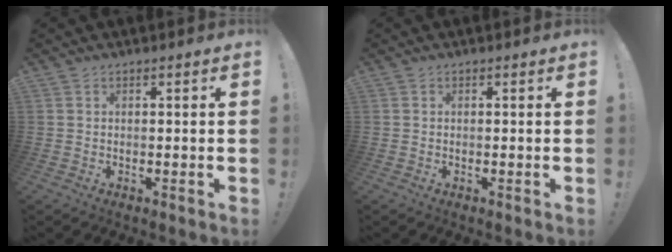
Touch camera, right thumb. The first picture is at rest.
{"total": 0.0}